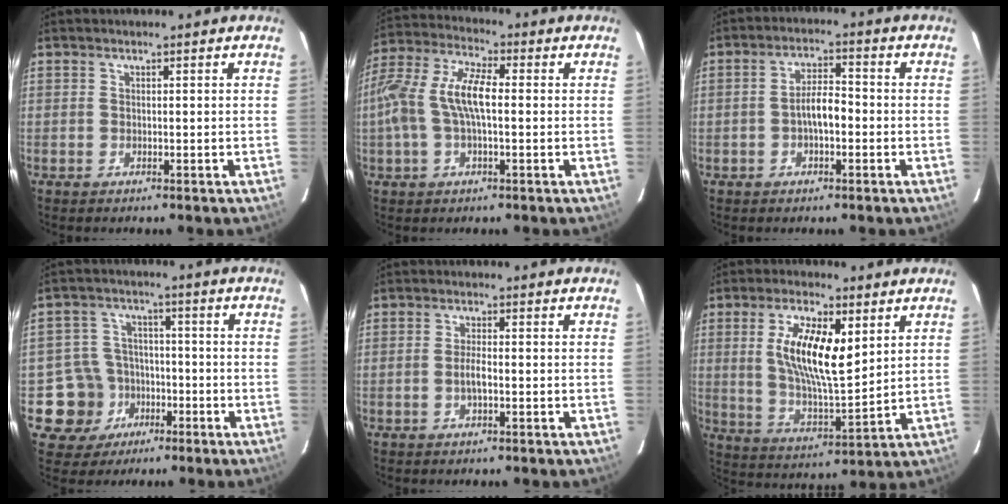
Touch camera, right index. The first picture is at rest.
{"total": 12.0, "force": [-0.4, 4.7, 11.0], "torque": [-0.234, 0.016, -0.011]}
{"total": 4.9, "force": [-1.3, 1.9, 4.3], "torque": [-0.080, 0.012, -0.021]}
{"total": 9.4, "force": [-3.8, 8.6, 0.6], "torque": [-0.038, 0.030, -0.051]}
{"total": 2.5, "force": [-0.7, 0.5, 2.3], "torque": [-0.044, -0.001, -0.014]}
{"total": 13.3, "force": [4.0, 4.4, 11.9], "torque": [-0.225, 0.001, 0.078]}